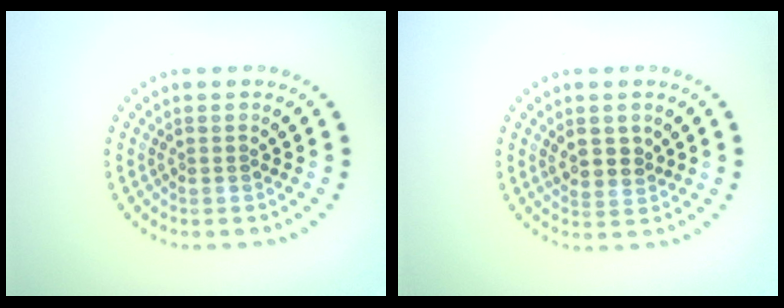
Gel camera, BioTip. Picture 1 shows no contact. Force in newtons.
{"total": 2.2, "press": 2.0, "slide": 0.9}